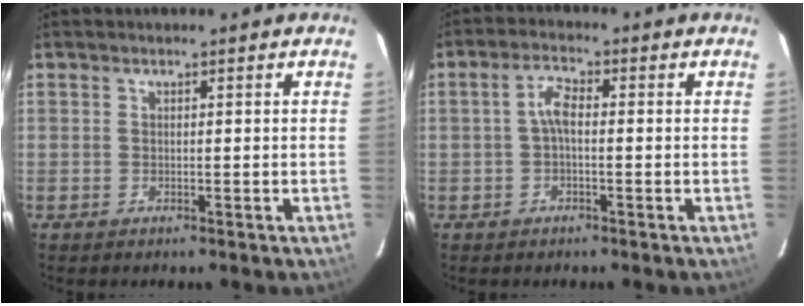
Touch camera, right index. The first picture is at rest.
{"total": 3.2, "force": [-0.4, 1.3, 2.9], "torque": [-0.060, 0.012, -0.009]}